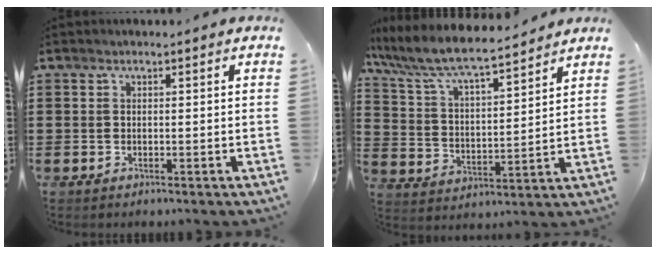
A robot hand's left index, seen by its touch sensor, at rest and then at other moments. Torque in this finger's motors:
{"motor_torque": [1.07, -1.07, 0.46, 0.21]}